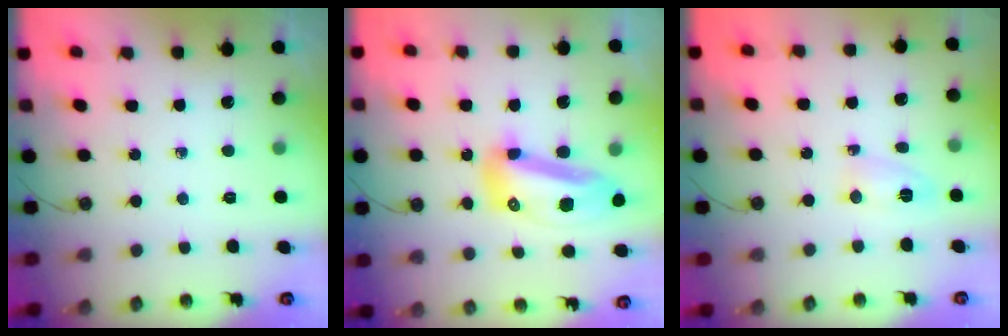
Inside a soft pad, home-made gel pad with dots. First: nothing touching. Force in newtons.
{"total": 13.3, "press": 13.2, "slide": 1.4}
{"total": 3.6, "press": 3.4, "slide": 1.2}